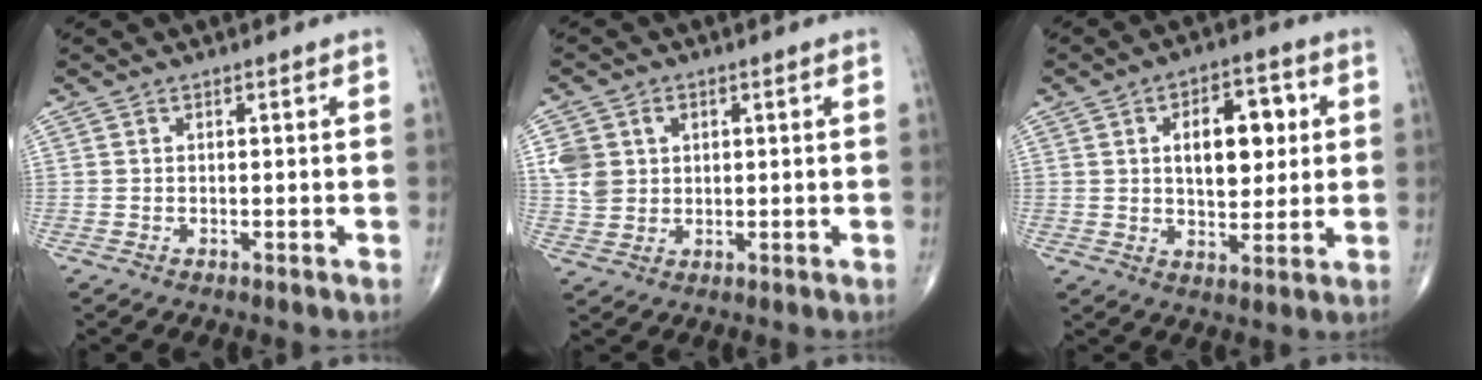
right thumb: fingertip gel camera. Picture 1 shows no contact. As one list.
[{"total": 6.7, "force": [1.8, 5.6, 3.2], "torque": [-0.050, -0.001, 0.042]}, {"total": 11.8, "force": [2.5, 6.5, 9.5], "torque": [-0.105, 0.000, 0.039]}]